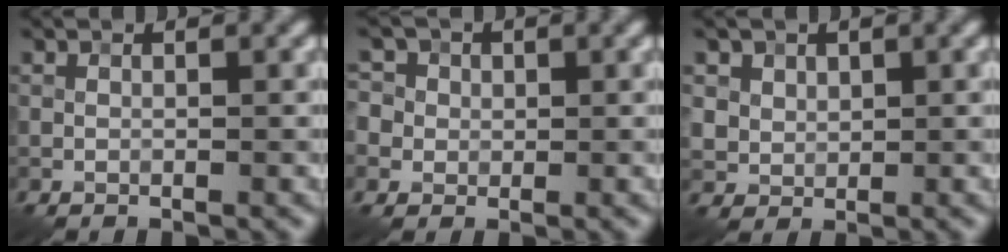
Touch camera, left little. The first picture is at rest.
{"total": 5.8, "force": [1.8, 5.1, 2.0], "torque": [-0.033, 0.034, 0.000]}
{"total": 3.0, "force": [1.6, 2.4, 1.0], "torque": [-0.033, -0.005, 0.044]}